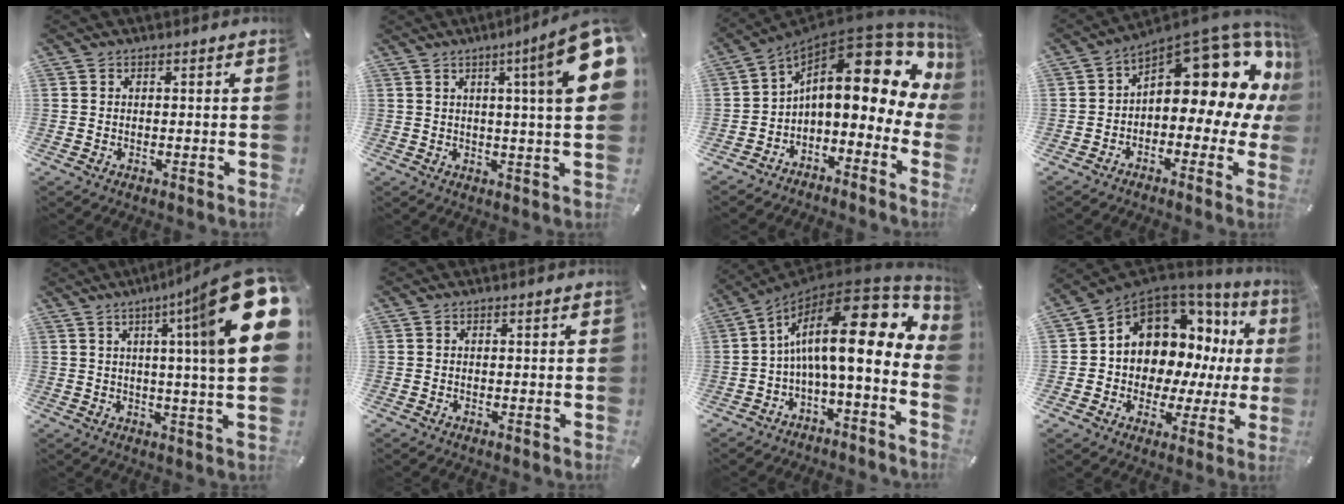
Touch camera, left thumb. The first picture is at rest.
{"total": 16.5, "force": [5.6, 1.2, 15.5], "torque": [-0.234, -0.031, 0.072]}
{"total": 18.7, "force": [5.3, 9.0, 15.5], "torque": [-0.230, -0.049, 0.084]}
{"total": 15.9, "force": [8.8, 7.1, 11.1], "torque": [-0.130, -0.087, 0.139]}
{"total": 23.0, "force": [7.4, 2.2, 21.6], "torque": [-0.320, -0.051, 0.100]}
{"total": 0.0}
{"total": 20.7, "force": [5.5, 7.6, 18.5], "torque": [-0.307, -0.054, 0.090]}
{"total": 11.0, "force": [5.1, 8.5, 4.7], "torque": [-0.088, -0.062, 0.094]}